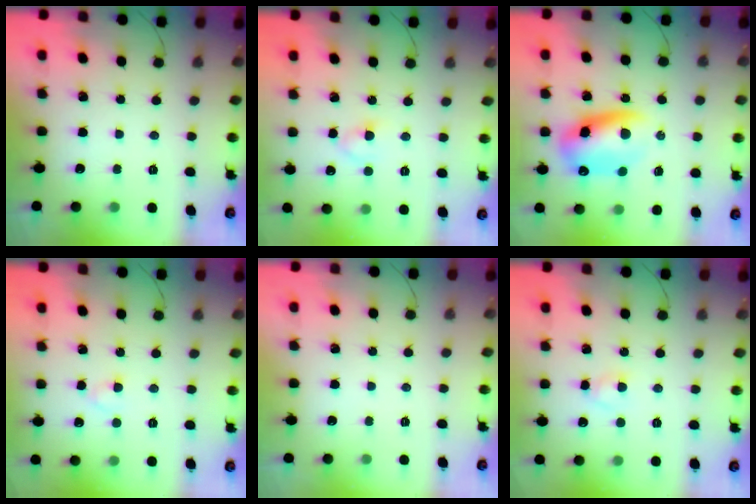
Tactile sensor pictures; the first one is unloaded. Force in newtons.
{"total": 2.5, "press": 2.2, "slide": 1.1}
{"total": 12.9, "press": 12.4, "slide": 3.5}
{"total": 2.0, "press": 1.7, "slide": 0.9}
{"total": 0.0}
{"total": 2.5, "press": 2.3, "slide": 1.0}